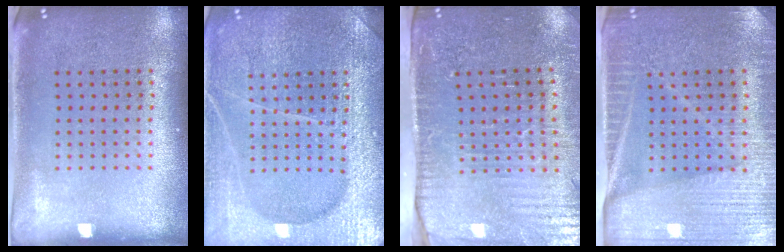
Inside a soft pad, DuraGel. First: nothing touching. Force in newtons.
{"total": 5.9, "press": 5.9, "slide": 0.7}
{"total": 4.2, "press": 3.7, "slide": 2.1}
{"total": 4.0, "press": 3.7, "slide": 1.6}